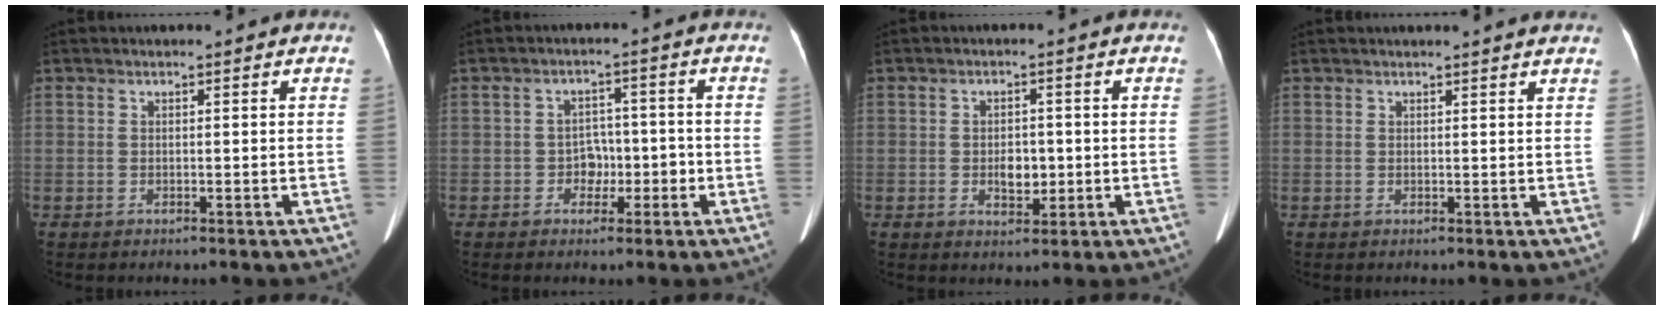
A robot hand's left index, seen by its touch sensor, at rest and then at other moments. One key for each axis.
{"total": 3.8, "fx": -1.3, "fy": 2.9, "fz": 2.1, "tx": -0.028, "ty": 0.014, "tz": -0.019}
{"total": 3.6, "fx": -0.5, "fy": 2.2, "fz": 2.7, "tx": -0.044, "ty": 0.001, "tz": -0.002}
{"total": 4.3, "fx": 4.0, "fy": -0.2, "fz": 1.4, "tx": -0.019, "ty": 0.007, "tz": 0.034}